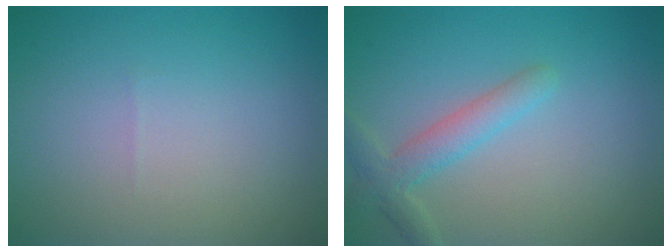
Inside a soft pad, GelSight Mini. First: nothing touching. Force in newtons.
{"total": 2.8, "press": 2.8, "slide": 0.2}